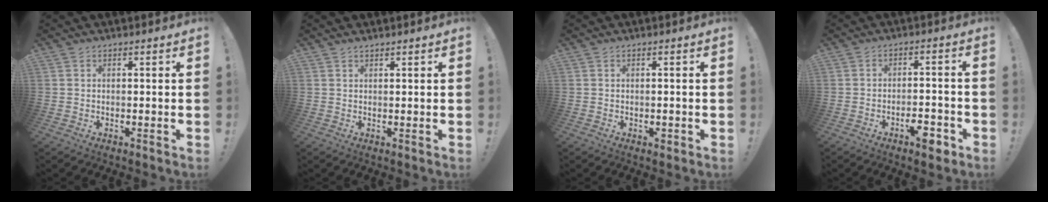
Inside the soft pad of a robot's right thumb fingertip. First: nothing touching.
{"total": 1.0, "force": [1.0, 0.1, 0.0], "torque": [0.006, -0.003, 0.017]}
{"total": 0.9, "force": [-0.4, 0.4, 0.7], "torque": [-0.015, 0.004, -0.005]}
{"total": 5.8, "force": [-3.7, 1.9, 4.1], "torque": [-0.060, 0.024, -0.057]}